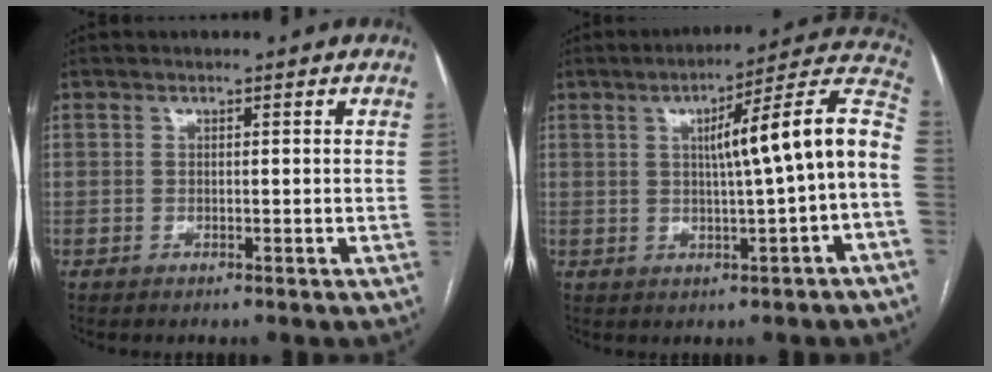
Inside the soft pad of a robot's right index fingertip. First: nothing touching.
{"total": 13.3, "force": [0.1, 0.0, 13.3], "torque": [-0.179, 0.034, -0.002]}